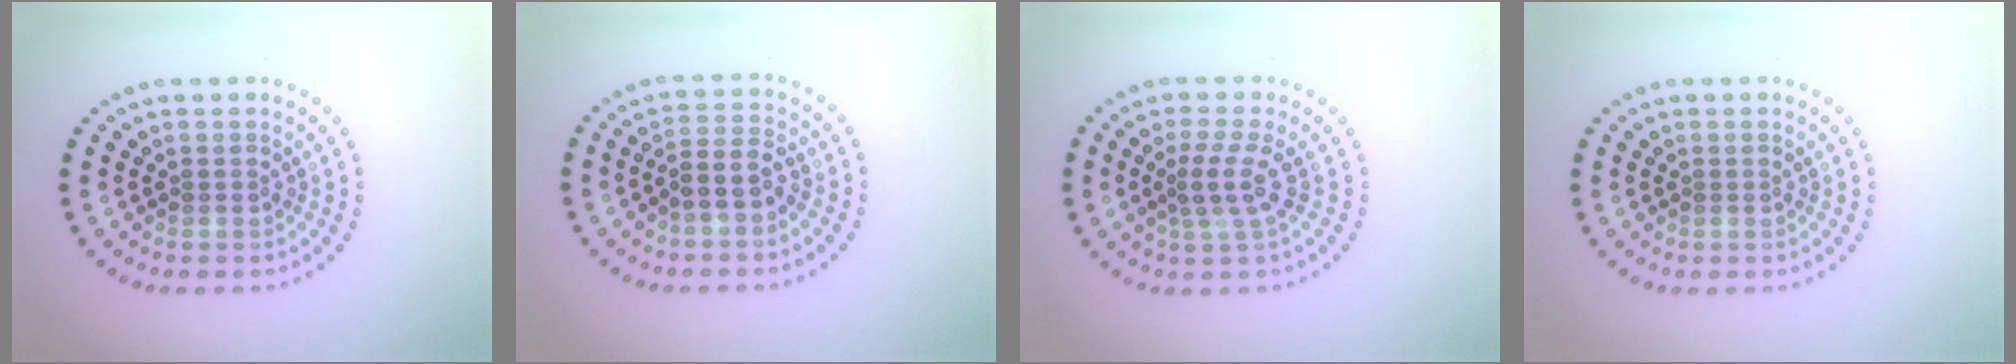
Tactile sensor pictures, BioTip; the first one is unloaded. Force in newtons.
{"total": 2.5, "press": 2.1, "slide": 1.3}
{"total": 2.5, "press": 1.9, "slide": 1.7}
{"total": 0.0}